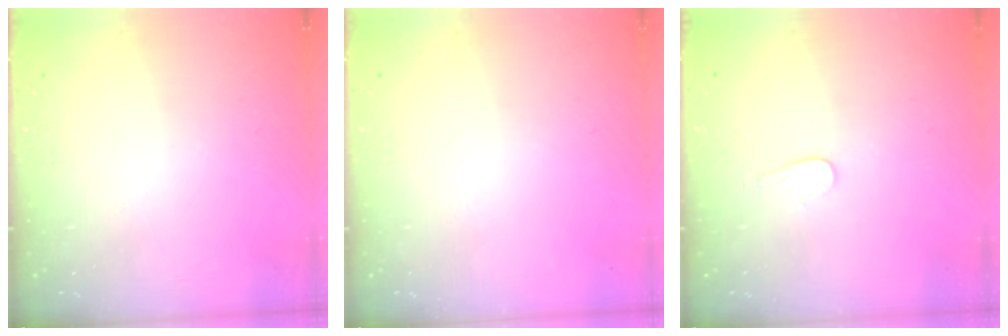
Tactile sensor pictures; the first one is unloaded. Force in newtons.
{"total": 0.0}
{"total": 3.0, "press": 3.0, "slide": 0.3}